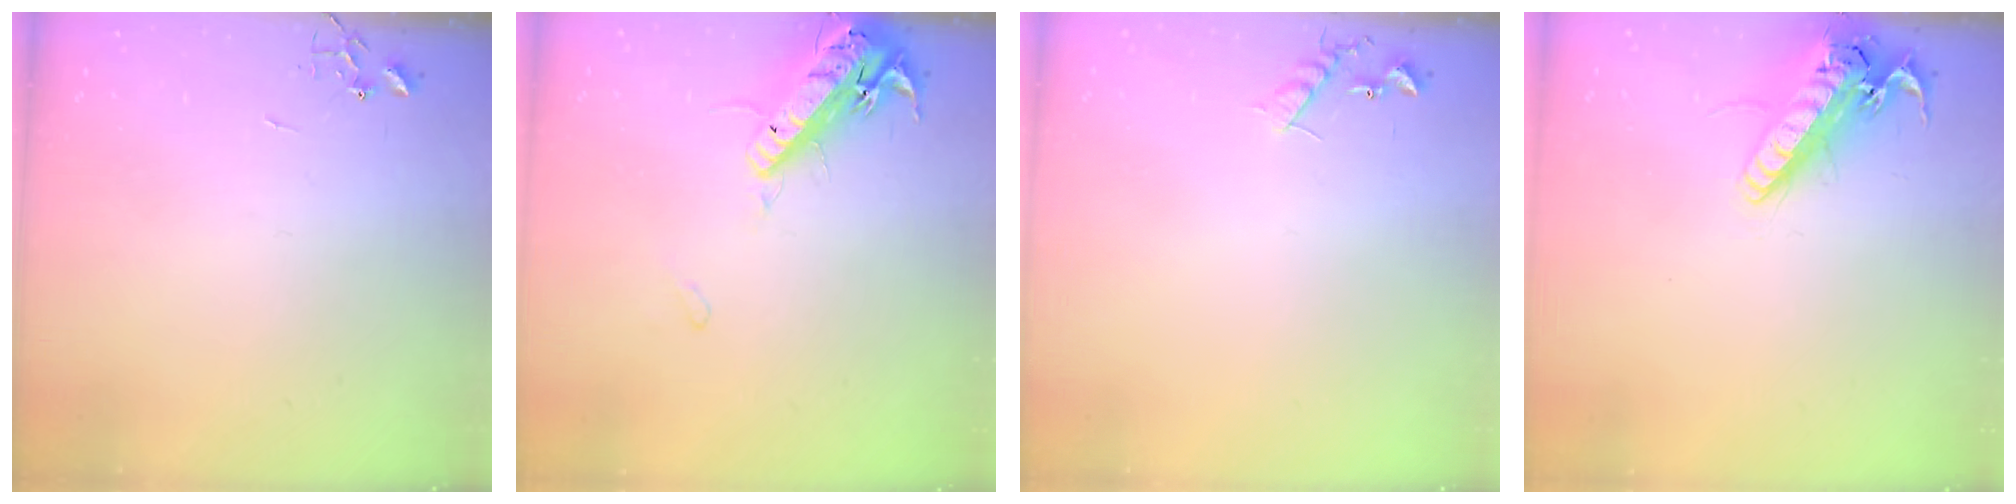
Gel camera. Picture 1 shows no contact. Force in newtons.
{"total": 17.3, "press": 16.9, "slide": 3.7}
{"total": 7.6, "press": 7.6, "slide": 0.4}
{"total": 19.1, "press": 18.8, "slide": 3.3}